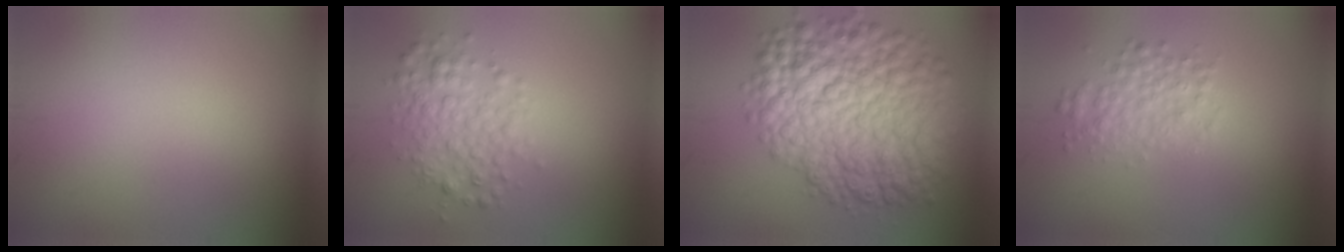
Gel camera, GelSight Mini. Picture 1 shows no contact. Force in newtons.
{"total": 3.4, "press": 3.4, "slide": 0.1}
{"total": 11.8, "press": 11.8, "slide": 0.4}
{"total": 2.8, "press": 2.8, "slide": 0.1}